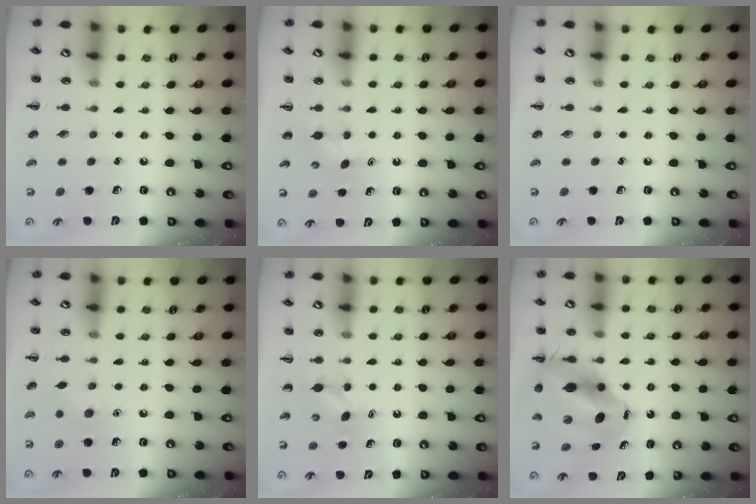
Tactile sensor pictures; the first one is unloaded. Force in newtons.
{"total": 3.1, "press": 3.0, "slide": 0.7}
{"total": 0.0}
{"total": 5.2, "press": 5.0, "slide": 1.3}
{"total": 3.5, "press": 3.3, "slide": 1.0}
{"total": 13.7, "press": 13.1, "slide": 3.9}